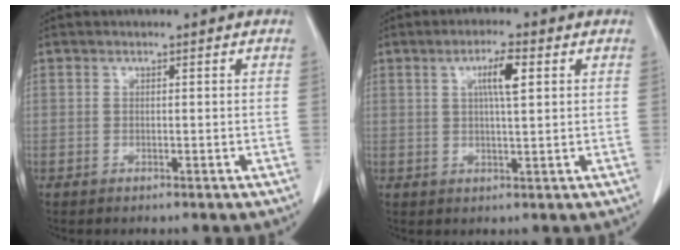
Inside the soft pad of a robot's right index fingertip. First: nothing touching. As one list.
[{"total": 4.8, "force": [1.6, 0.4, 4.5], "torque": [-0.080, 0.002, 0.026]}]